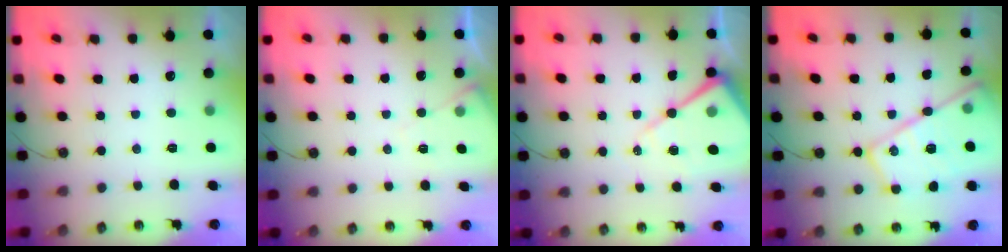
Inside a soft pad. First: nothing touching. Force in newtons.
{"total": 5.6, "press": 5.6, "slide": 0.9}
{"total": 13.0, "press": 13.0, "slide": 1.1}
{"total": 19.7, "press": 19.7, "slide": 1.0}